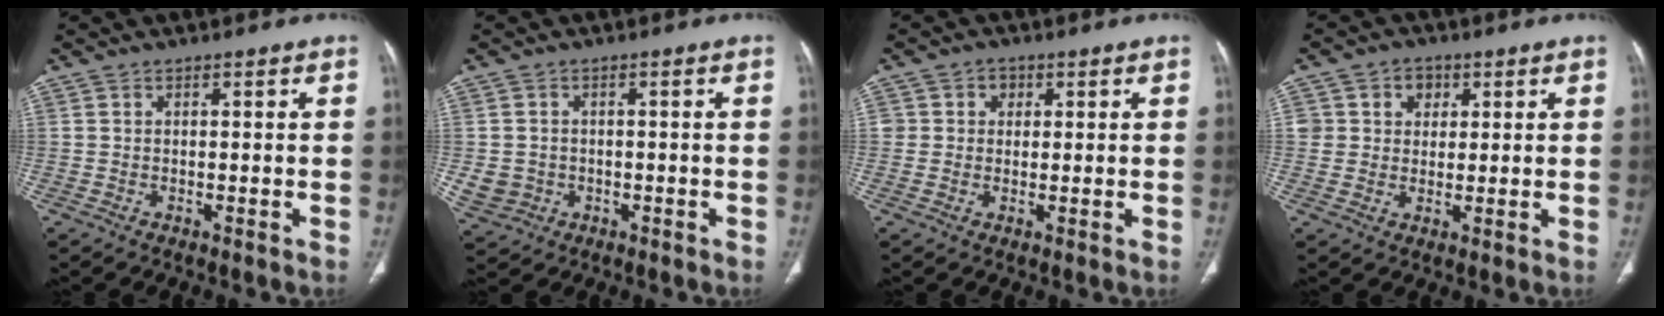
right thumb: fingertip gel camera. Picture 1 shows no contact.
{"total": 4.7, "force": [-0.8, 4.4, 1.7], "torque": [-0.029, 0.006, -0.003]}
{"total": 3.1, "force": [0.9, 2.9, 0.7], "torque": [0.011, 0.001, 0.011]}
{"total": 5.3, "force": [1.9, 4.6, 1.7], "torque": [0.006, -0.003, 0.029]}